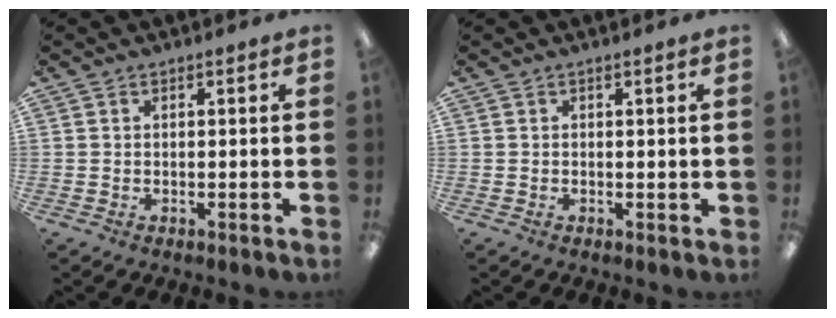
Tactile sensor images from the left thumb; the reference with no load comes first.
{"total": 0.0}